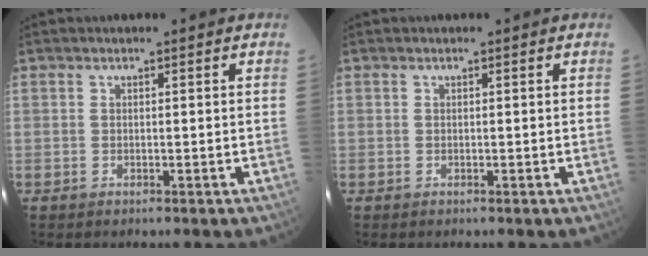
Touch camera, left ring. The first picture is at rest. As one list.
[{"total": 0.0}]